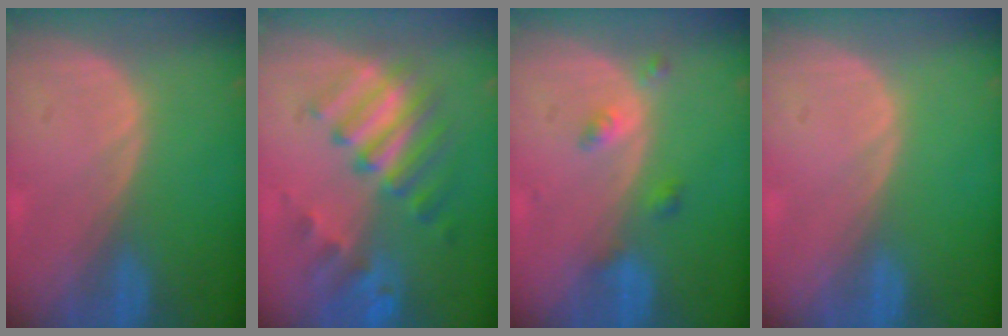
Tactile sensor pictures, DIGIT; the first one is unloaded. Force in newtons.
{"total": 9.2, "press": 8.3, "slide": 4.0}
{"total": 2.9, "press": 2.9, "slide": 0.2}
{"total": 0.0}